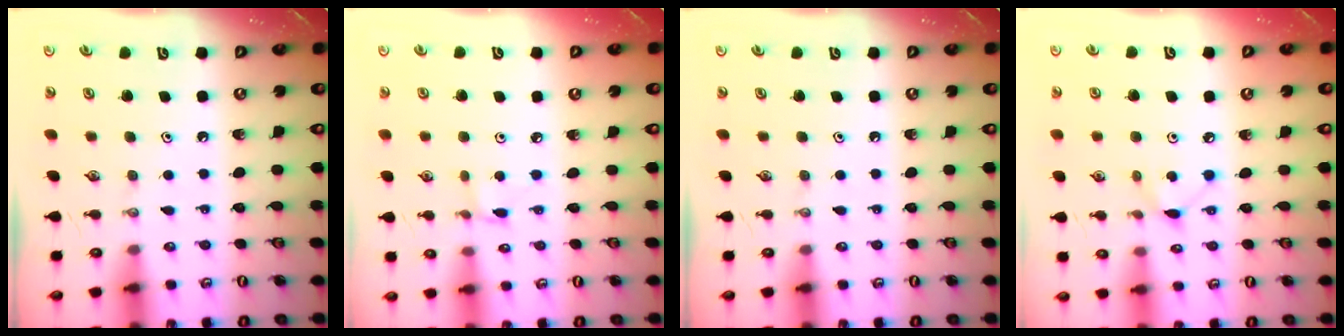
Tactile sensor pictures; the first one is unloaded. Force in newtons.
{"total": 1.2, "press": 1.2, "slide": 0.1}
{"total": 0.0}
{"total": 5.1, "press": 5.1, "slide": 0.4}